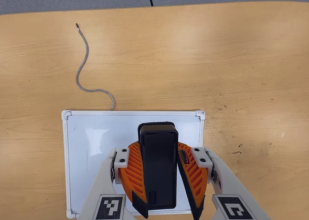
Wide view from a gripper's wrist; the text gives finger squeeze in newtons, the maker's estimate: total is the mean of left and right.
{"total": 8.3, "left": 8.9, "right": 7.8}